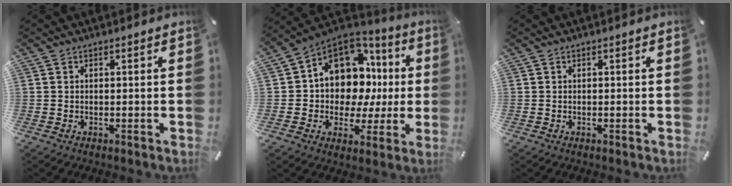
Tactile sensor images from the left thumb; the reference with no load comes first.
{"total": 12.0, "force": [2.8, 10.1, 5.8], "torque": [-0.091, -0.042, 0.058]}
{"total": 0.0}